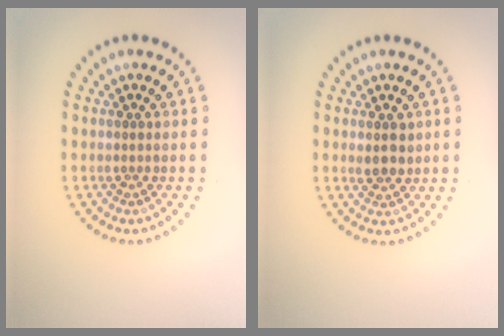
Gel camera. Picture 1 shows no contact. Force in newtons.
{"total": 1.9, "press": 1.8, "slide": 0.7}